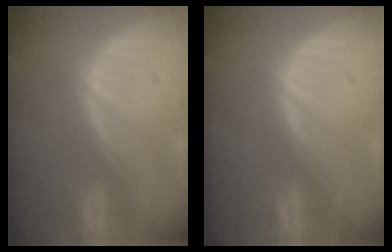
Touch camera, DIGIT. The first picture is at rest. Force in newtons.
{"total": 0.0}